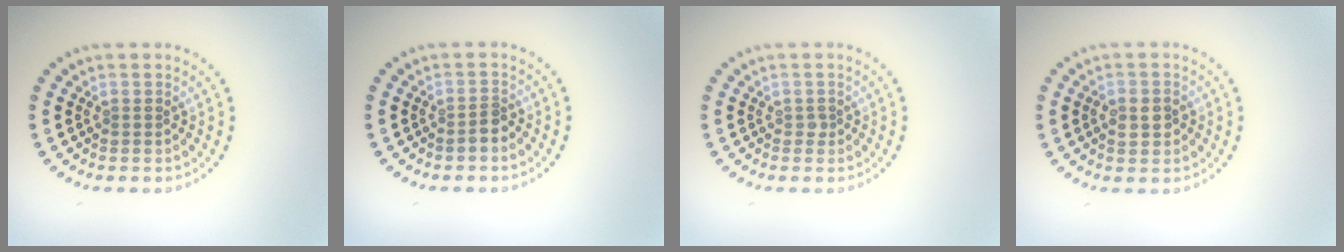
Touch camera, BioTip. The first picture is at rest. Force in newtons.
{"total": 1.5, "press": 1.2, "slide": 0.9}
{"total": 0.6, "press": 0.4, "slide": 0.3}
{"total": 2.1, "press": 2.1, "slide": 0.2}